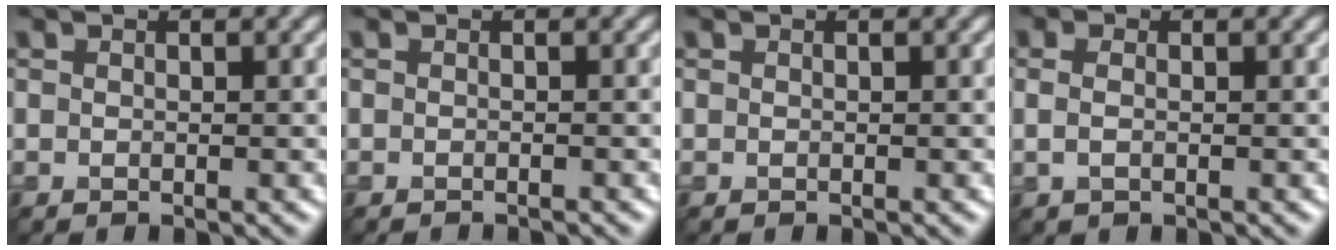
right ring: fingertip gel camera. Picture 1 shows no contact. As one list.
[{"total": 0.7, "force": [-0.7, -0.1, 0.0], "torque": [-0.001, -0.005, -0.015]}, {"total": 0.0}, {"total": 1.4, "force": [0.0, 0.9, 1.2], "torque": [-0.033, 0.001, -0.001]}]